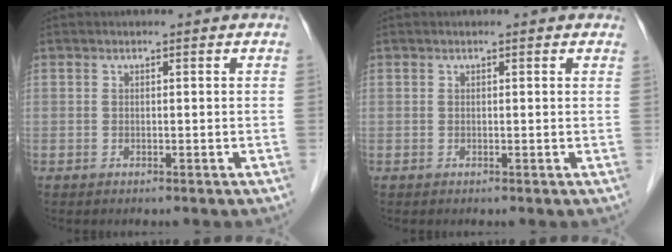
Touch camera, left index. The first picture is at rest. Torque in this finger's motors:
{"motor_torque": [1.01, -1.13, 0.24, 0.03]}